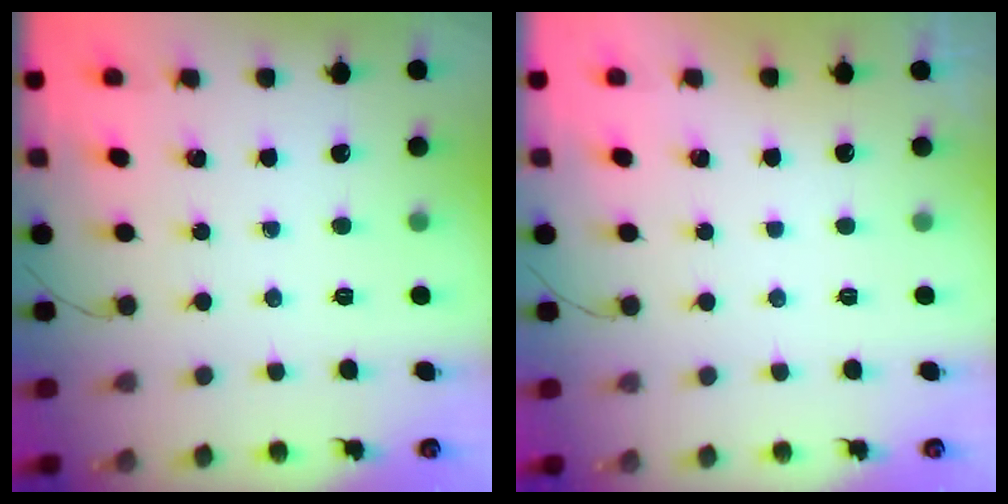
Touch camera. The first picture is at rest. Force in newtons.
{"total": 3.0, "press": 3.0, "slide": 0.1}